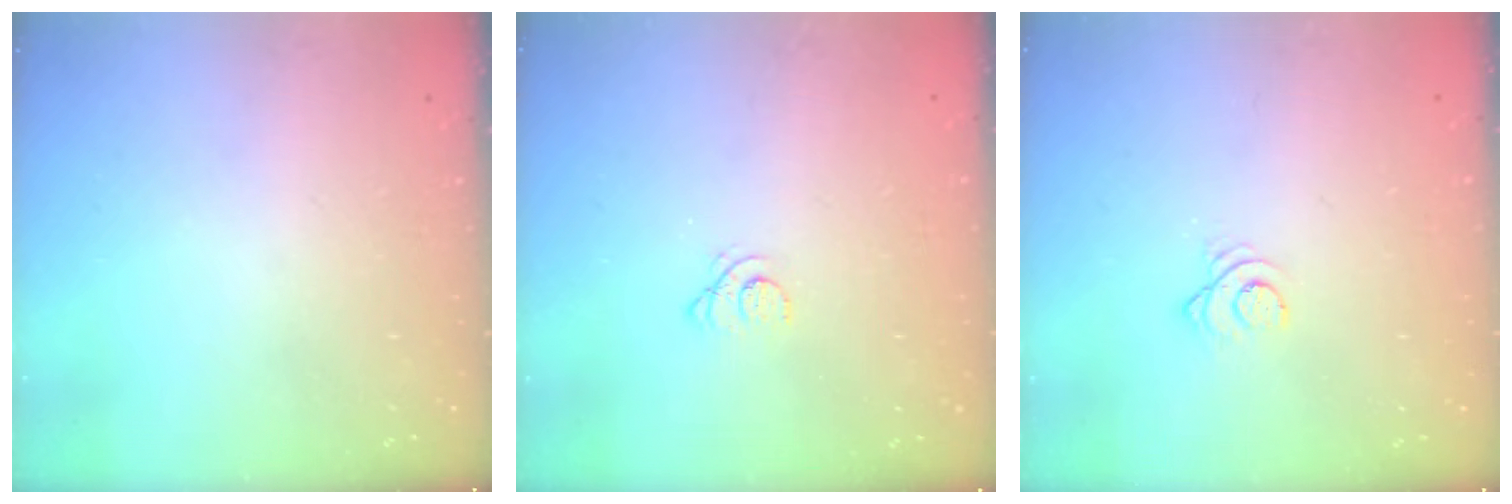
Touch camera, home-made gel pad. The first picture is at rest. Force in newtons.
{"total": 1.4, "press": 1.4, "slide": 0.2}
{"total": 2.5, "press": 2.5, "slide": 0.3}